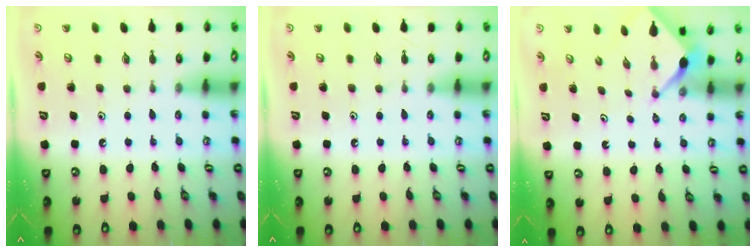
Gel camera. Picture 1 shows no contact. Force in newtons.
{"total": 0.0}
{"total": 2.5, "press": 2.5, "slide": 0.2}